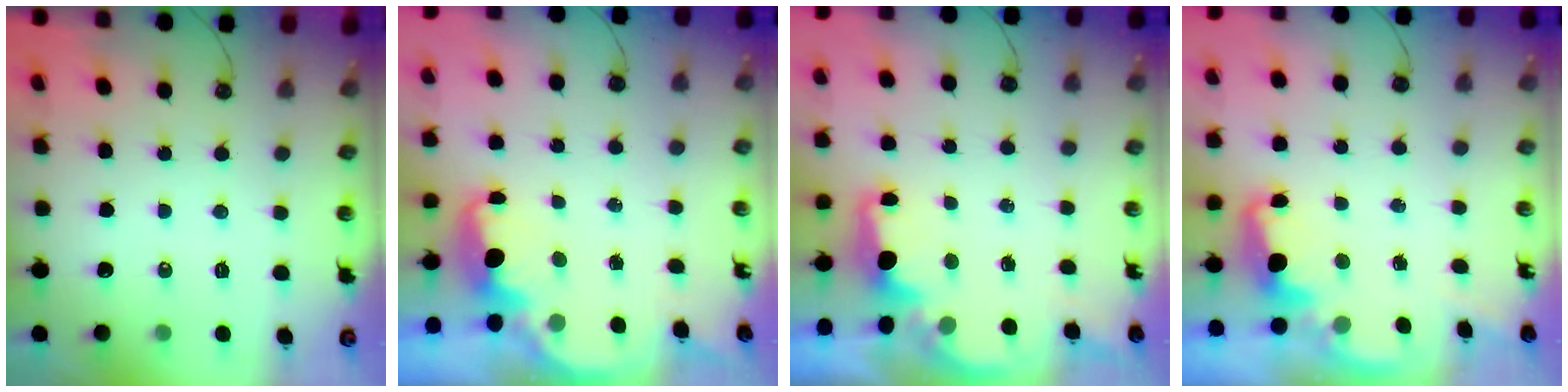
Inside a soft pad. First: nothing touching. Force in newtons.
{"total": 2.7, "press": 2.6, "slide": 0.7}
{"total": 1.6, "press": 1.5, "slide": 0.5}
{"total": 2.5, "press": 2.5, "slide": 0.6}